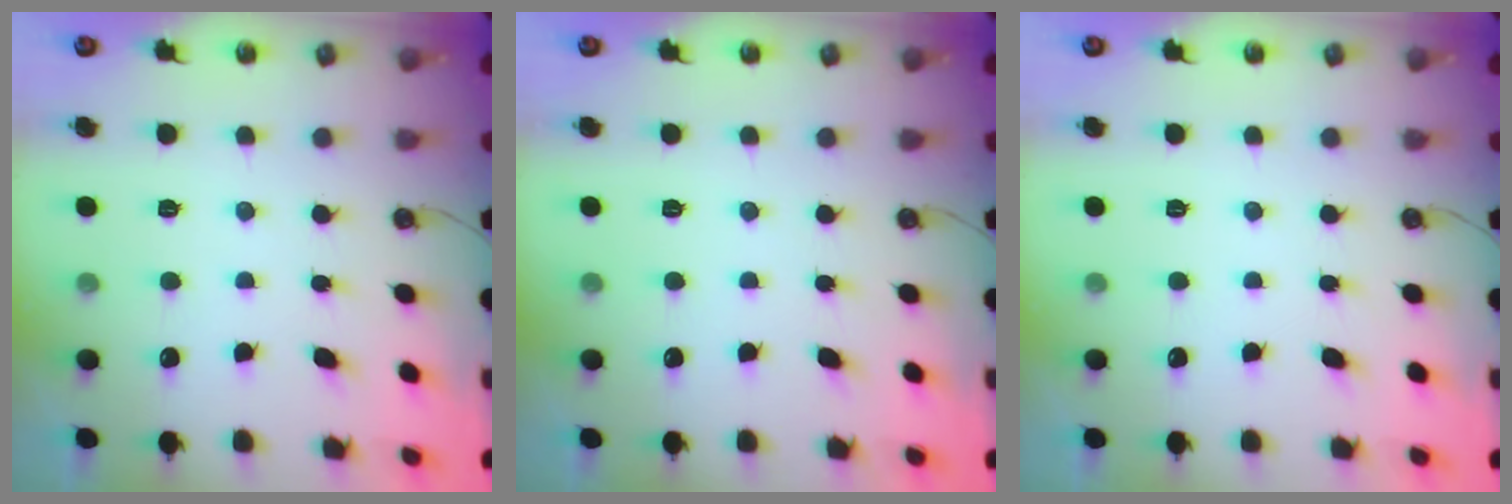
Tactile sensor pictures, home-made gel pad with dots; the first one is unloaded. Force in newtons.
{"total": 0.0}
{"total": 0.0}